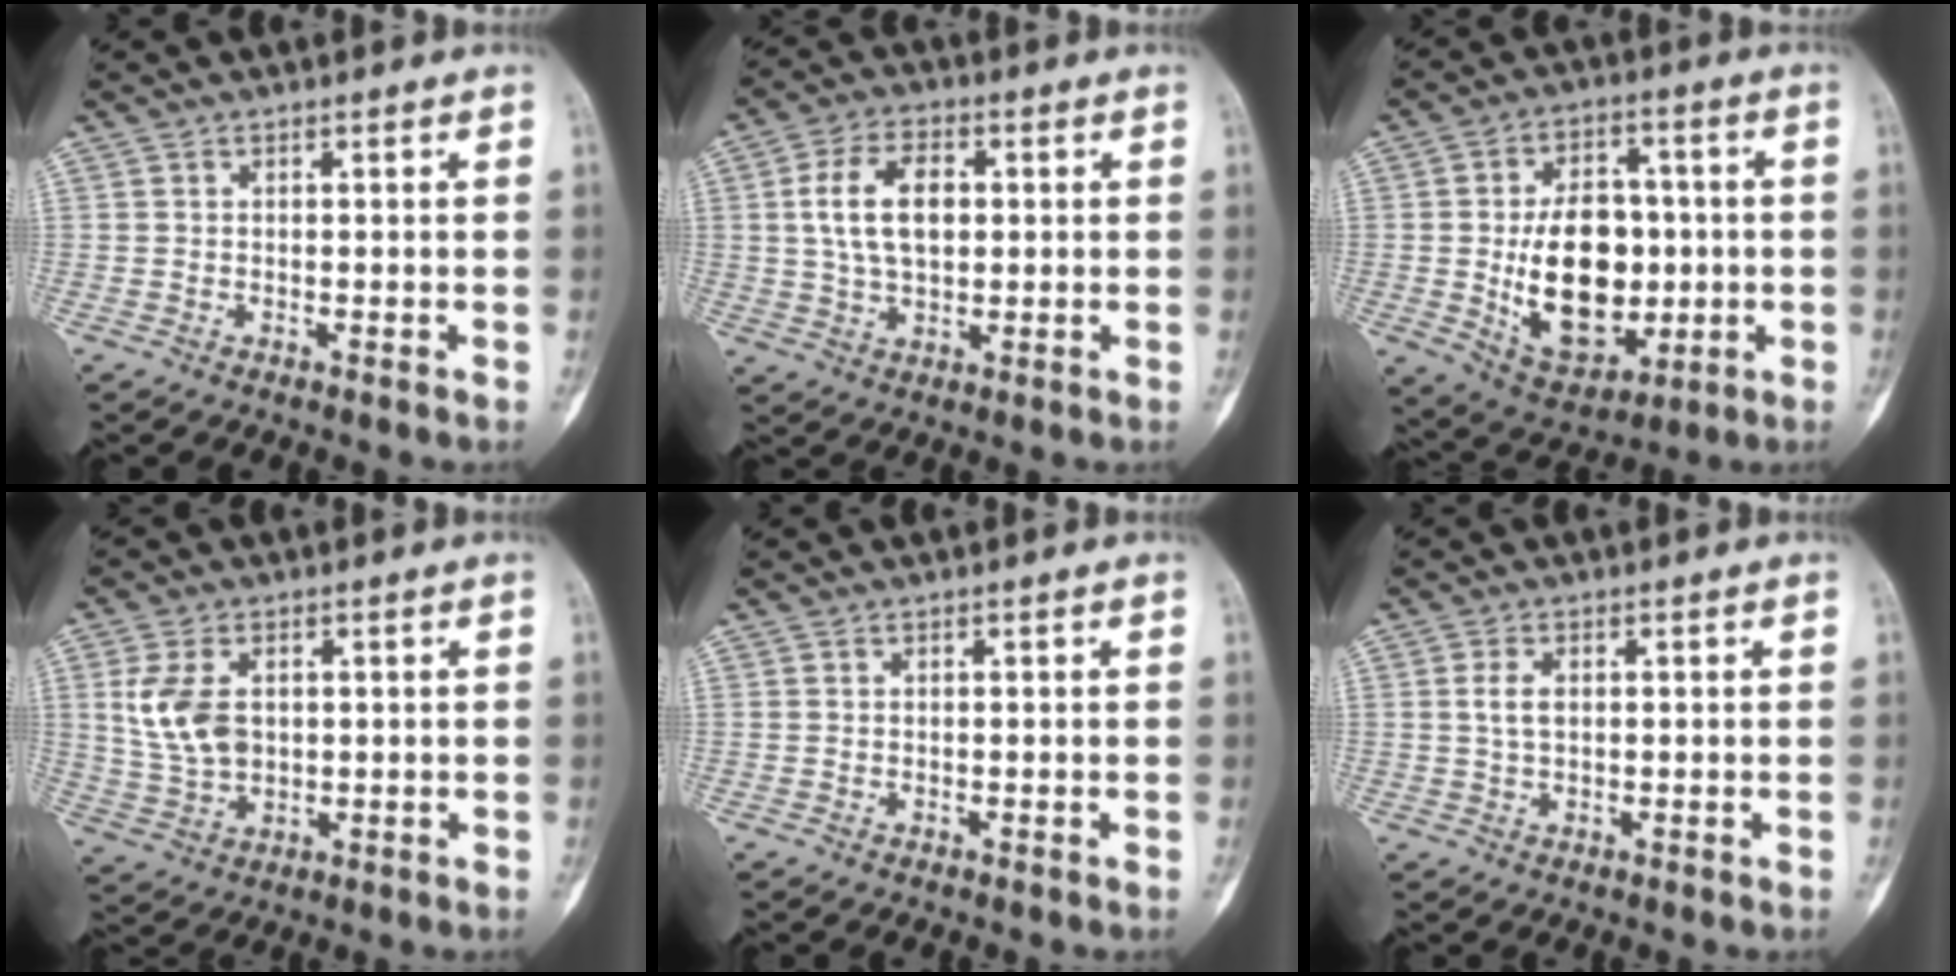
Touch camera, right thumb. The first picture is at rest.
{"total": 10.2, "force": [1.5, 6.2, 8.0], "torque": [-0.136, 0.005, 0.029]}
{"total": 18.4, "force": [-1.6, 12.1, 13.8], "torque": [-0.178, 0.006, -0.004]}
{"total": 9.3, "force": [1.8, 6.1, 6.8], "torque": [-0.132, -0.002, 0.046]}
{"total": 0.0}
{"total": 2.8, "force": [0.5, 1.6, 2.2], "torque": [-0.045, 0.003, 0.008]}